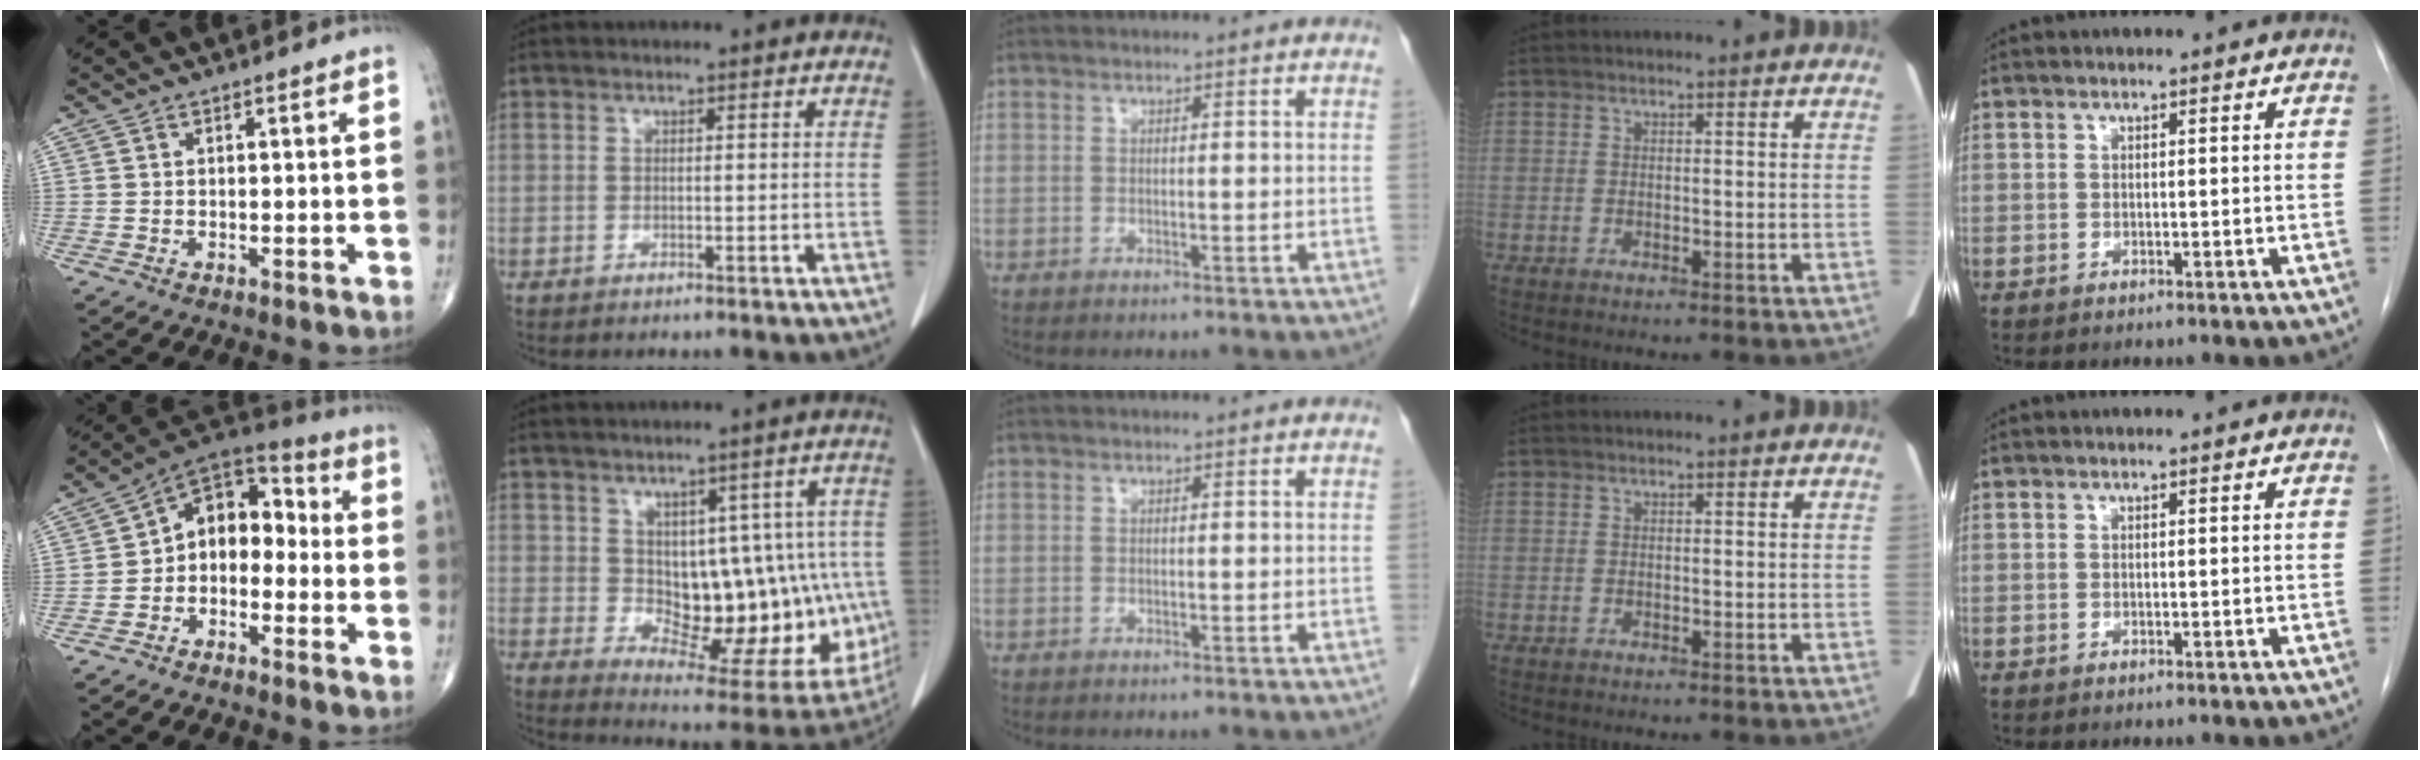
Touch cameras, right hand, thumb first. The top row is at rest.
{"thumb": {"total": 11.1, "force": [-1.7, 7.8, 7.7], "torque": [-0.074, 0.054, -0.051]}, "index": {"total": 15.9, "force": [-0.3, 8.4, 13.5], "torque": [-0.152, 0.011, 0.023]}}